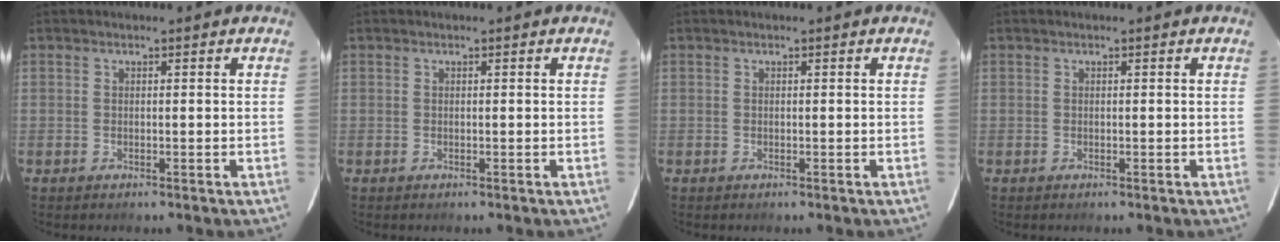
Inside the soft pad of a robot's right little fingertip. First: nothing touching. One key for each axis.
{"total": 0.0}
{"total": 0.0}
{"total": 0.0}